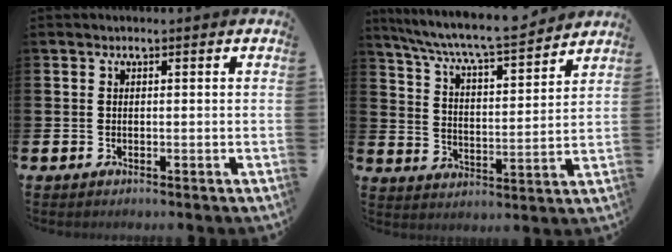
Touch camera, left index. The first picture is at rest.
{"total": 8.0, "force": [7.6, 0.4, 2.5], "torque": [-0.081, -0.055, 0.130]}